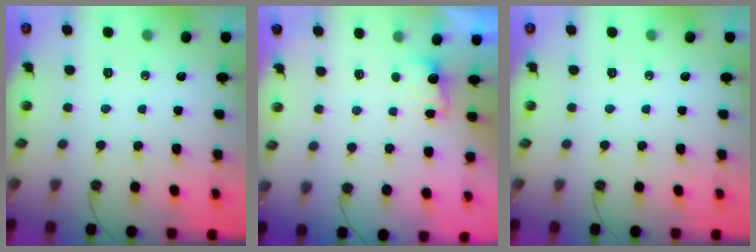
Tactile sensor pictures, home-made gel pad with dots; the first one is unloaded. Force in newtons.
{"total": 2.8, "press": 2.6, "slide": 0.9}
{"total": 0.0}